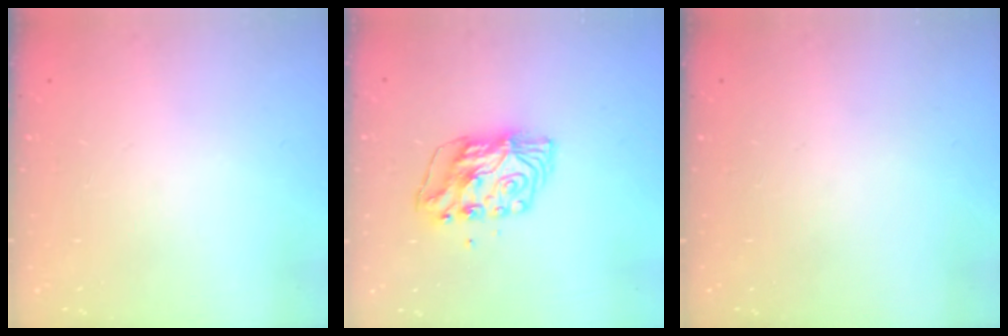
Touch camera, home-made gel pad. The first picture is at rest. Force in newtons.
{"total": 7.0, "press": 7.0, "slide": 0.6}
{"total": 0.0}